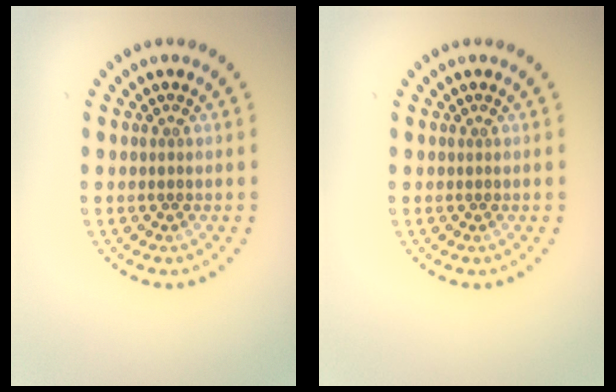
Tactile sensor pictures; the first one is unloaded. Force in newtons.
{"total": 0.0}